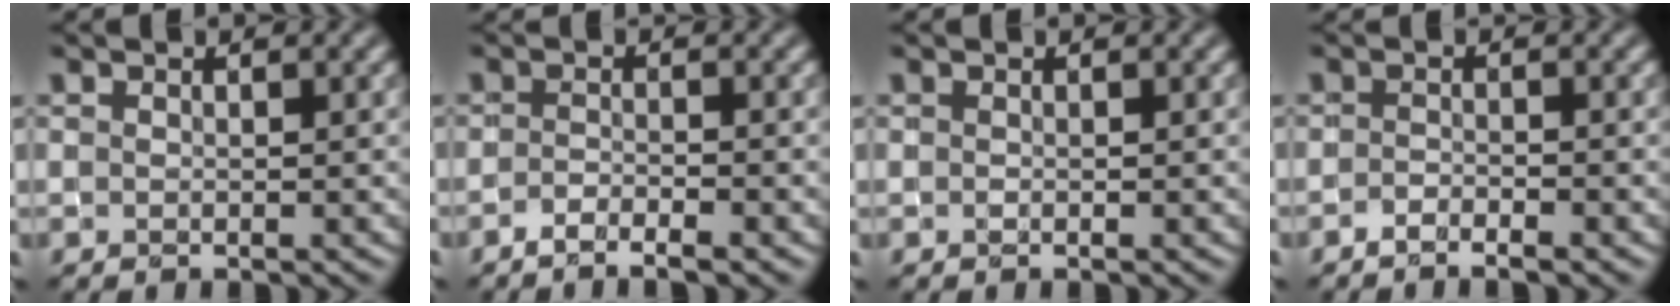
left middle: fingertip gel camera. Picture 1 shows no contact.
{"total": 2.3, "force": [-1.6, 0.4, 1.6], "torque": [-0.030, -0.003, -0.033]}
{"total": 0.0}
{"total": 1.7, "force": [-1.3, 0.3, 1.0], "torque": [-0.020, 0.000, -0.025]}